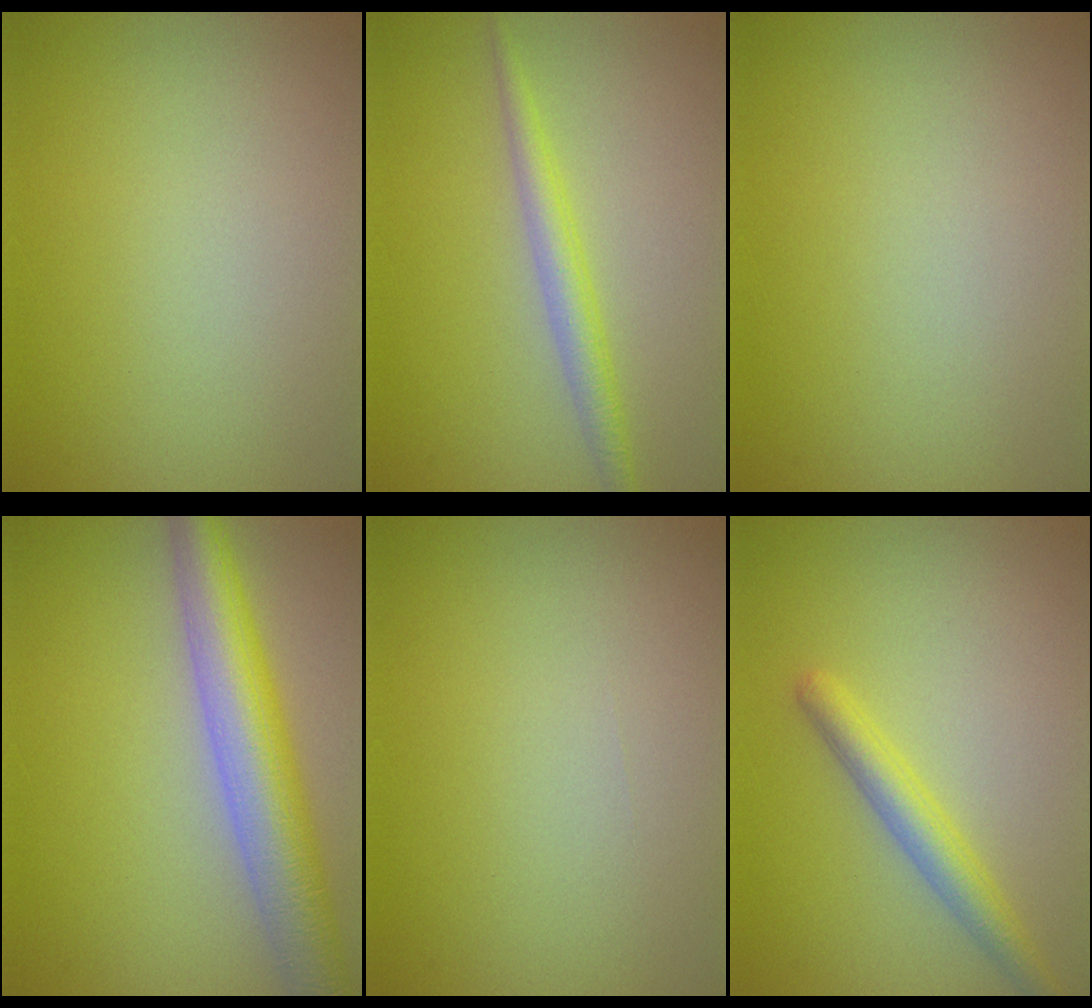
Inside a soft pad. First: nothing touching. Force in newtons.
{"total": 2.4, "press": 2.4, "slide": 0.0}
{"total": 0.0}
{"total": 7.2, "press": 7.2, "slide": 0.3}
{"total": 0.0}
{"total": 2.9, "press": 2.9, "slide": 0.2}